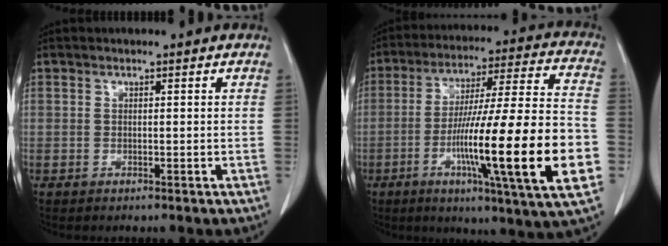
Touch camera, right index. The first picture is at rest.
{"total": 24.6, "force": [-6.4, 0.6, 23.8], "torque": [-0.354, -0.015, -0.105]}